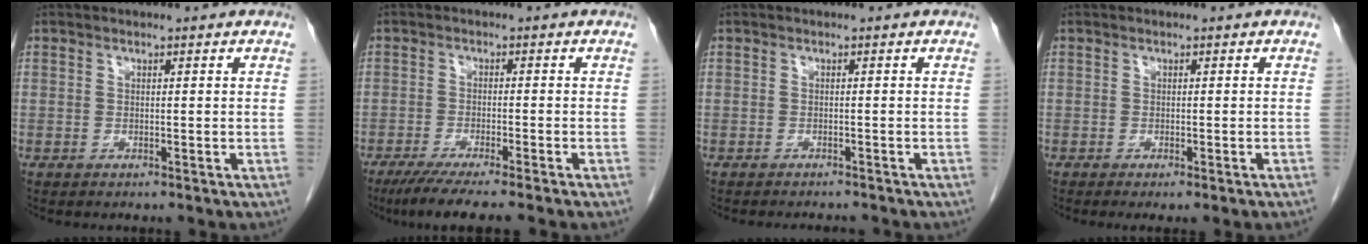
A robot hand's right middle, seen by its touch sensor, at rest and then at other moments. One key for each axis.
{"total": 7.7, "fx": -6.1, "fy": -0.5, "fz": 4.7, "tx": -0.065, "ty": -0.019, "tz": -0.097}
{"total": 3.1, "fx": -3.0, "fy": 0.3, "fz": 0.7, "tx": -0.007, "ty": -0.007, "tz": -0.038}
{"total": 2.2, "fx": -1.5, "fy": -0.2, "fz": 1.6, "tx": -0.018, "ty": -0.007, "tz": -0.019}